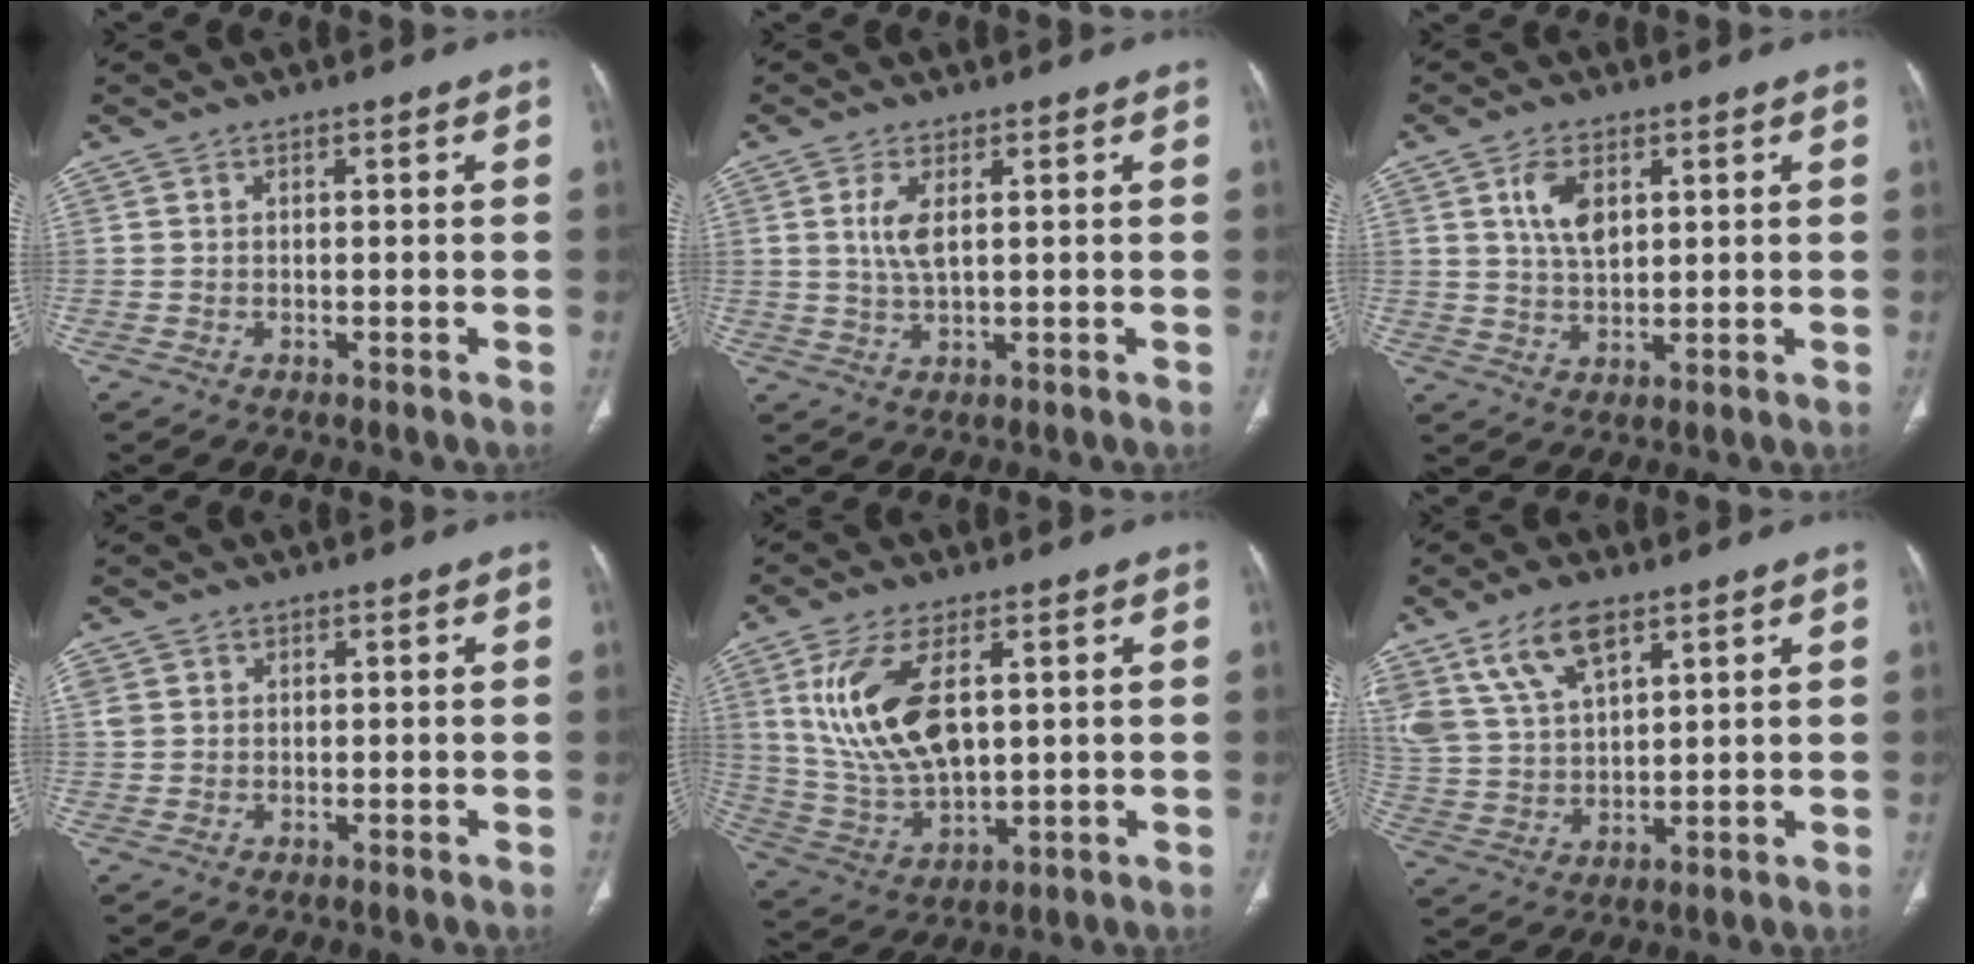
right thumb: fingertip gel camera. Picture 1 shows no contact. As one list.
[{"total": 4.4, "force": [1.2, 1.6, 3.9], "torque": [-0.092, -0.007, 0.029]}, {"total": 6.3, "force": [2.2, 3.5, 4.7], "torque": [-0.084, -0.009, 0.047]}, {"total": 2.2, "force": [0.7, 1.9, 0.8], "torque": [-0.013, 0.006, 0.019]}, {"total": 15.6, "force": [4.2, 7.8, 12.8], "torque": [-0.259, -0.016, 0.094]}, {"total": 12.0, "force": [7.2, 5.7, 7.7], "torque": [-0.141, -0.018, 0.149]}]